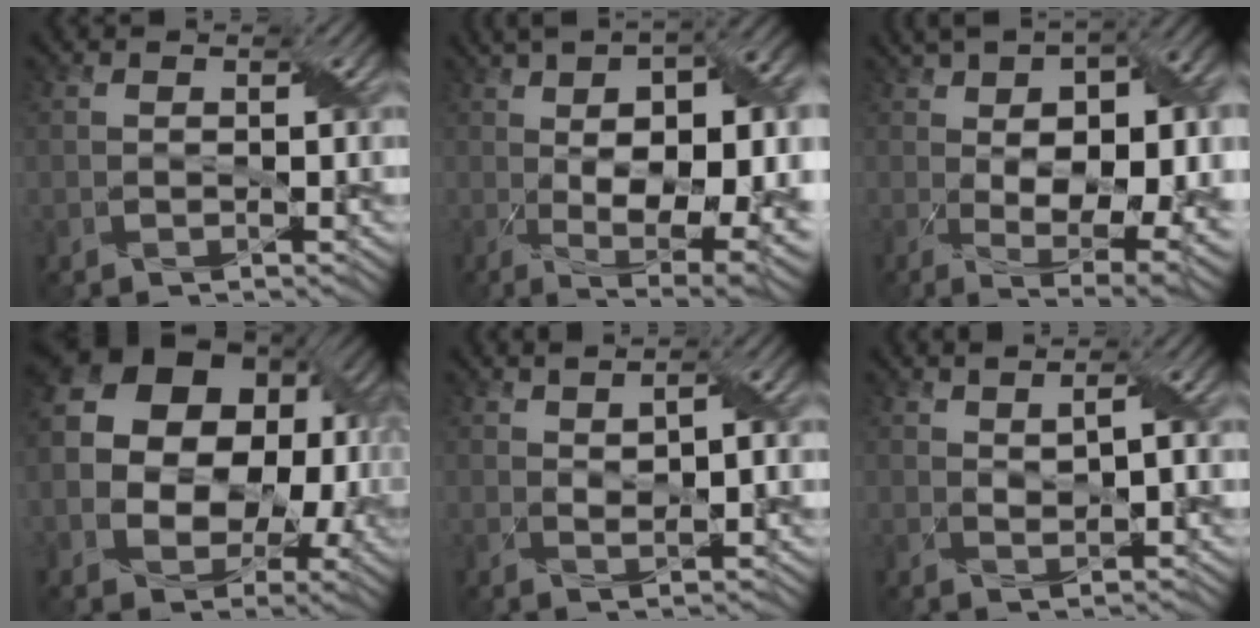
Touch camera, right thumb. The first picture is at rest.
{"total": 20.3, "force": [0.9, 8.4, 18.4], "torque": [-0.278, 0.025, 0.034]}
{"total": 19.0, "force": [1.4, 9.2, 16.6], "torque": [-0.259, 0.014, 0.049]}
{"total": 16.7, "force": [0.7, 12.5, 11.0], "torque": [-0.200, -0.007, 0.025]}
{"total": 5.1, "force": [1.5, 1.9, 4.5], "torque": [-0.072, 0.006, 0.026]}
{"total": 4.0, "force": [1.5, 1.2, 3.5], "torque": [-0.056, 0.000, 0.025]}